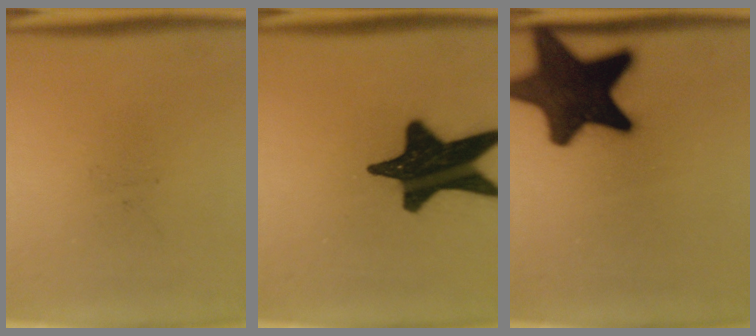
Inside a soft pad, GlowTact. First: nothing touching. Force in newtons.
{"total": 19.6}
{"total": 17.6}